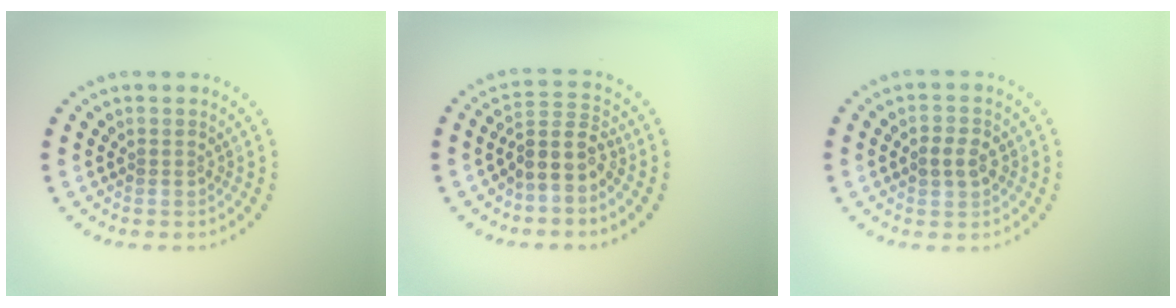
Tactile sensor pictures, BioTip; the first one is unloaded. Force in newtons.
{"total": 3.3, "press": 2.7, "slide": 1.9}
{"total": 2.3, "press": 2.3, "slide": 0.2}